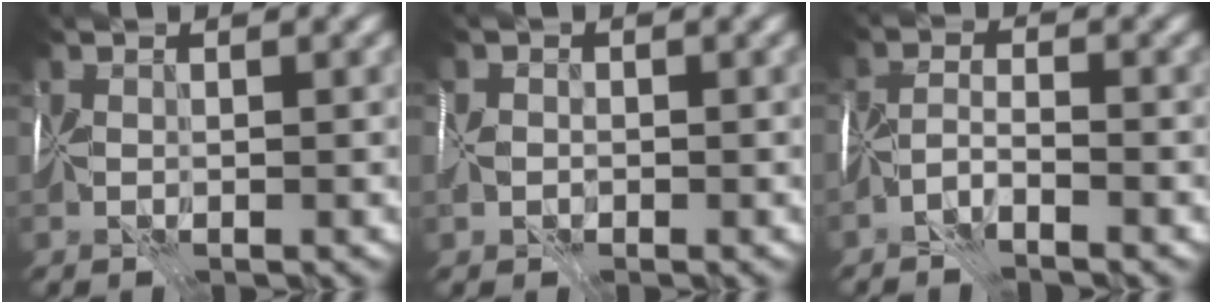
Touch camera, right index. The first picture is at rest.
{"total": 1.1, "force": [-0.2, 1.1, 0.1], "torque": [0.003, 0.004, -0.007]}
{"total": 2.3, "force": [-1.7, 0.6, 1.4], "torque": [-0.025, 0.007, -0.040]}